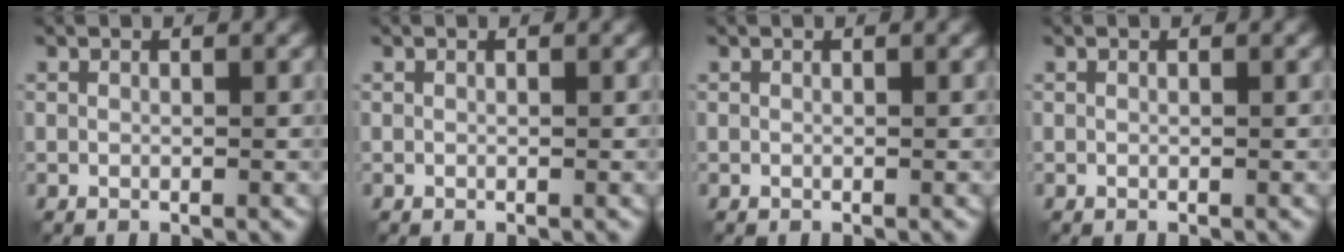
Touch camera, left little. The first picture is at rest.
{"total": 0.0}
{"total": 0.0}
{"total": 0.0}